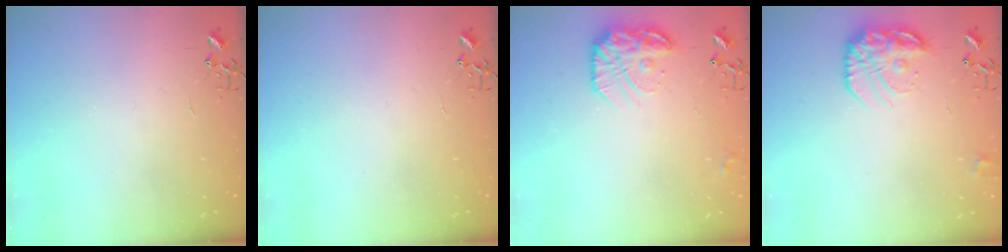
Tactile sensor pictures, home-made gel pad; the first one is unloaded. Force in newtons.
{"total": 0.0}
{"total": 15.4, "press": 15.3, "slide": 0.8}
{"total": 15.4, "press": 15.3, "slide": 1.0}